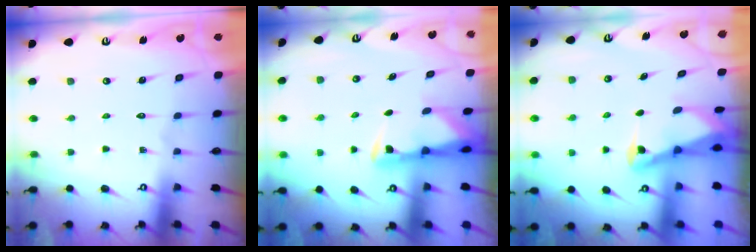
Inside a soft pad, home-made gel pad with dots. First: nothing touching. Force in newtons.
{"total": 2.8, "press": 2.8, "slide": 0.6}
{"total": 3.0, "press": 2.9, "slide": 0.7}